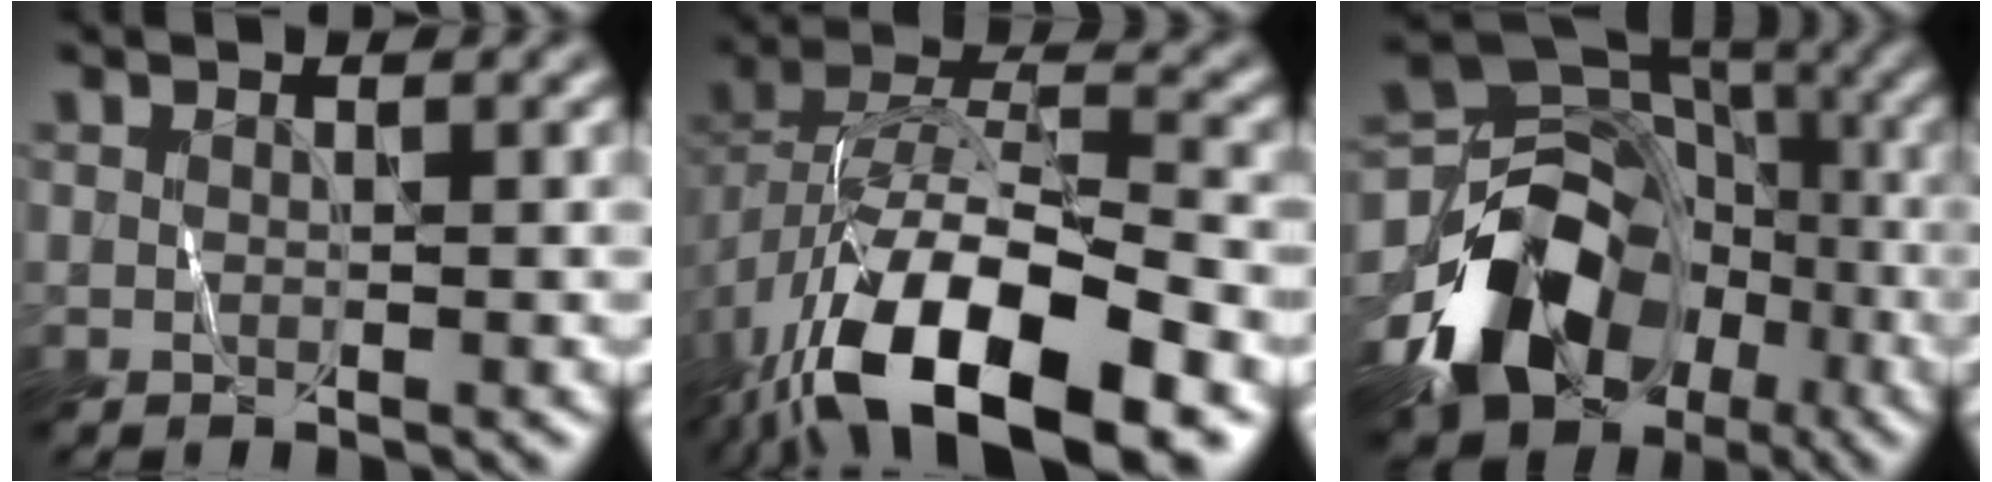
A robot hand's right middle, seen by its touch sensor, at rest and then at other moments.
{"total": 16.2, "force": [-8.7, 6.9, 11.8], "torque": [-0.225, -0.016, -0.159]}
{"total": 13.1, "force": [-5.8, 9.6, 6.7], "torque": [-0.128, -0.012, -0.099]}